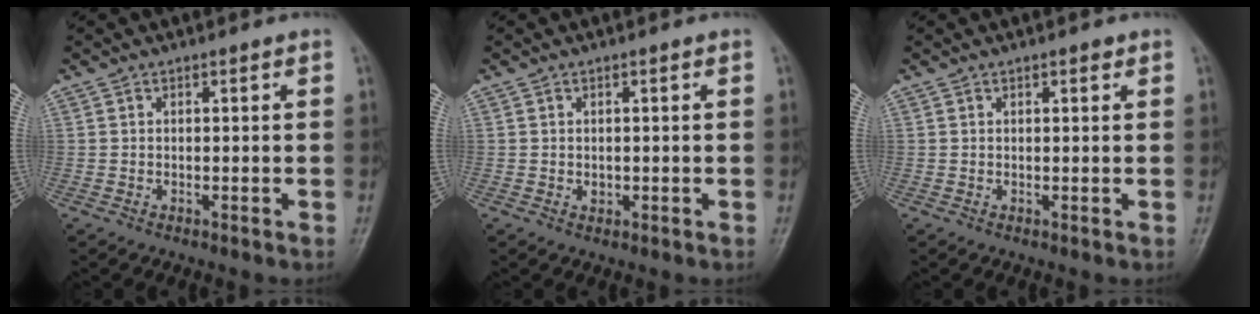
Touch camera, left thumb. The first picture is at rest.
{"total": 1.0, "force": [0.0, 0.8, 0.6], "torque": [-0.007, 0.000, 0.003]}
{"total": 1.1, "force": [0.6, 0.4, 0.7], "torque": [-0.009, -0.001, 0.008]}